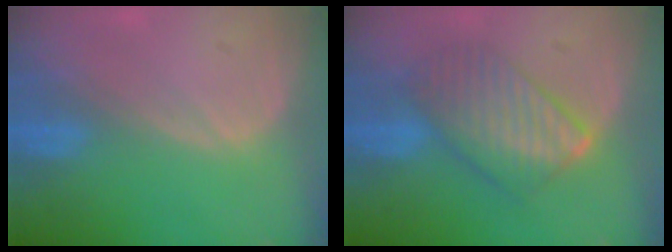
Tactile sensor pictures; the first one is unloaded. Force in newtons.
{"total": 7.7, "press": 7.7, "slide": 0.3}